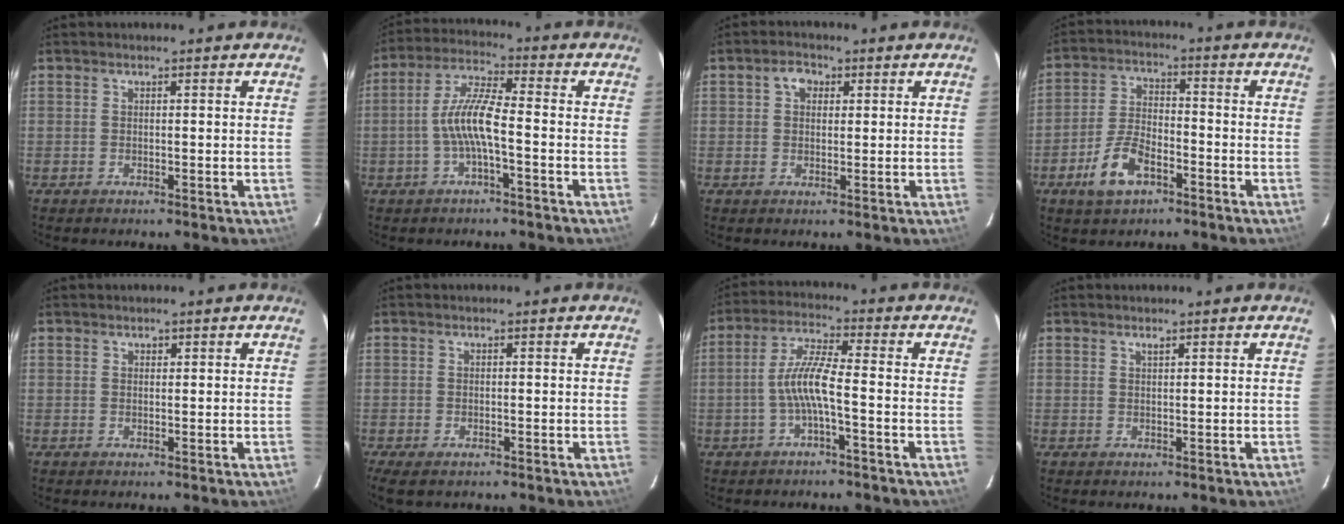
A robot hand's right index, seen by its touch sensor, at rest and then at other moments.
{"total": 7.8, "force": [-2.0, 1.2, 7.4], "torque": [-0.161, 0.012, -0.039]}
{"total": 3.0, "force": [1.0, 2.4, 1.5], "torque": [-0.023, 0.013, 0.016]}
{"total": 8.9, "force": [-5.0, 4.2, 6.1], "torque": [-0.136, 0.003, -0.091]}
{"total": 0.6, "force": [0.3, 0.4, 0.1], "torque": [-0.002, 0.002, 0.005]}
{"total": 3.9, "force": [-2.6, 1.7, 2.5], "torque": [-0.055, -0.017, -0.045]}
{"total": 6.4, "force": [-2.0, 0.4, 6.0], "torque": [-0.134, 0.011, -0.038]}
{"total": 0.5, "force": [0.4, 0.1, 0.3], "torque": [-0.003, 0.001, 0.008]}